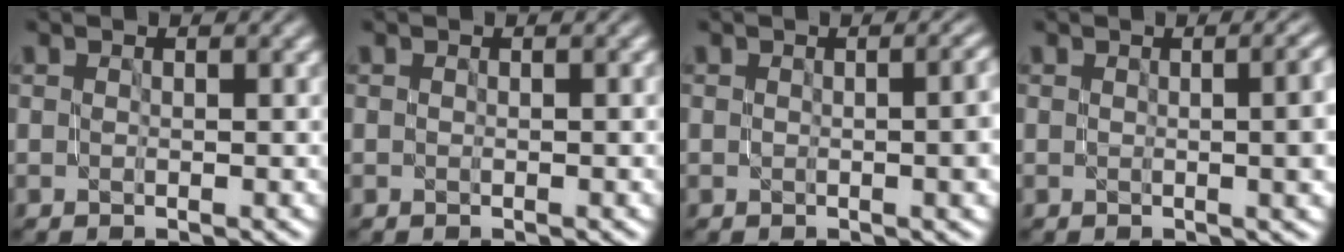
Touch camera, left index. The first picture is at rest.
{"total": 0.0}
{"total": 3.6, "force": [-0.1, 1.5, 3.3], "torque": [-0.034, -0.003, 0.002]}
{"total": 5.2, "force": [0.3, 2.2, 4.7], "torque": [-0.032, 0.004, 0.006]}